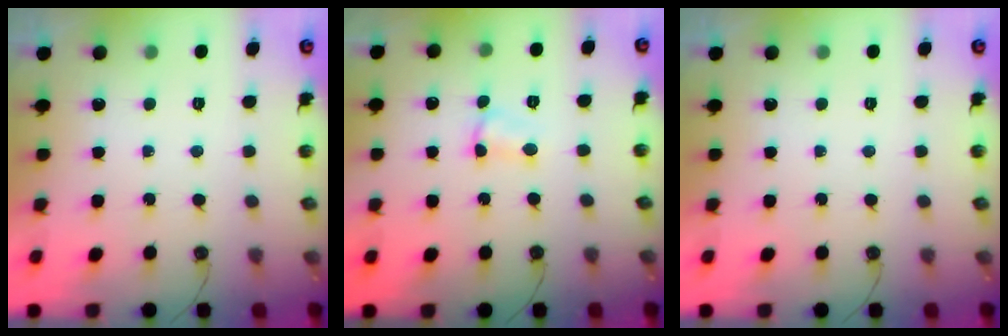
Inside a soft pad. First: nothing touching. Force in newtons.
{"total": 3.6, "press": 3.6, "slide": 0.5}
{"total": 0.0}